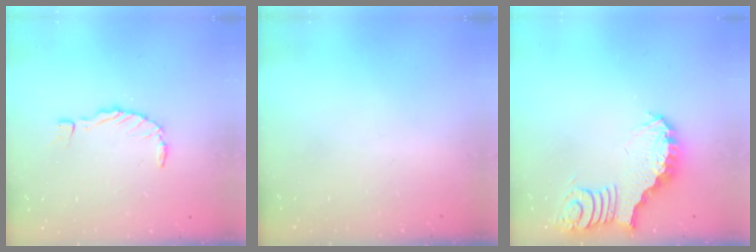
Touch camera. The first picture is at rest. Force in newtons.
{"total": 0.0}
{"total": 3.9, "press": 3.9, "slide": 0.6}